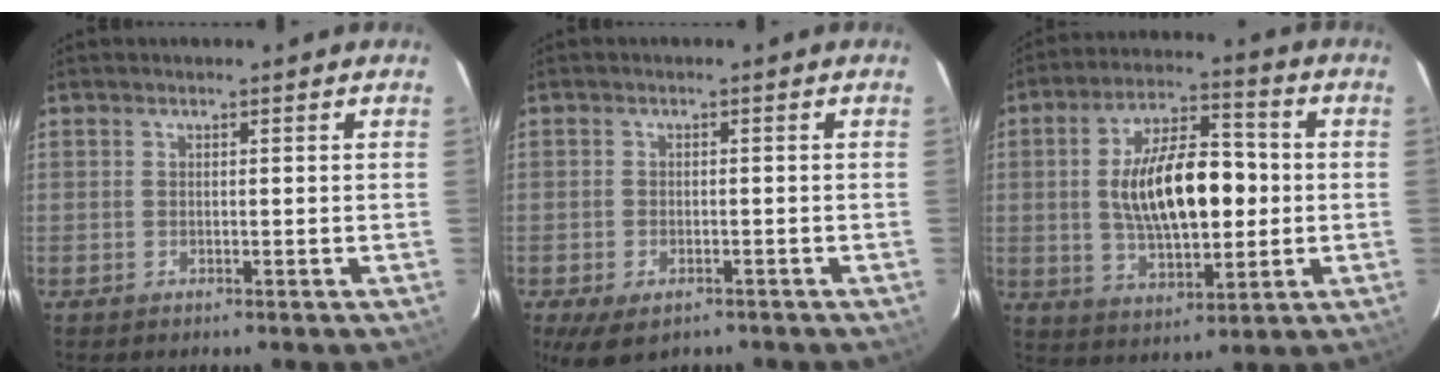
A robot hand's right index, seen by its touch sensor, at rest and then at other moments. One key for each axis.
{"total": 6.0, "fx": -3.7, "fy": 3.1, "fz": 3.5, "tx": -0.077, "ty": -0.024, "tz": -0.058}
{"total": 16.4, "fx": 0.2, "fy": 7.6, "fz": 14.5, "tx": -0.255, "ty": 0.015, "tz": 0.010}